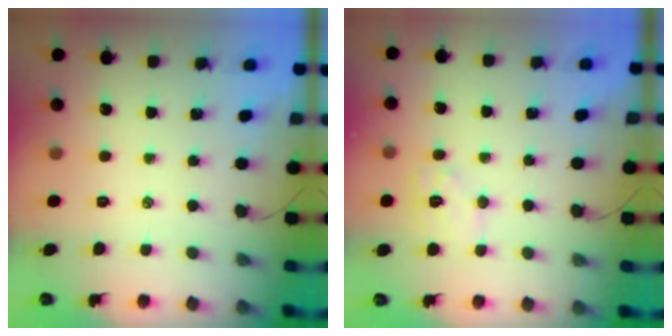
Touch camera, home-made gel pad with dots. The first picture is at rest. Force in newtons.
{"total": 8.1, "press": 8.1, "slide": 0.9}